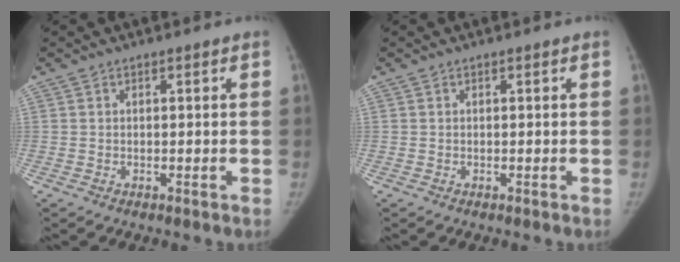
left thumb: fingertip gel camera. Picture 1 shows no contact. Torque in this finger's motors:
{"motor_torque": [-0.09, -0.04, 0.22, -0.03, 0.00]}